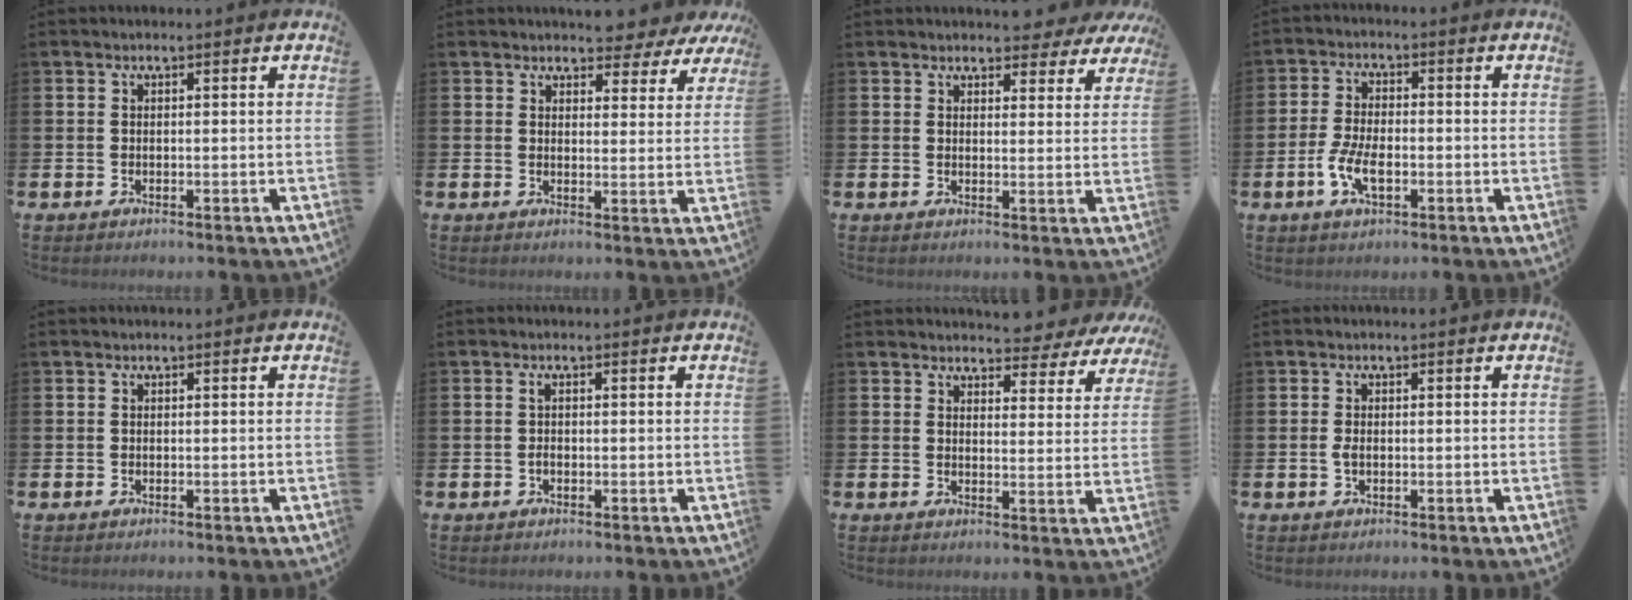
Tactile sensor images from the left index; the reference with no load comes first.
{"total": 3.8, "force": [3.7, 1.1, 0.0], "torque": [0.002, -0.031, 0.061]}
{"total": 3.0, "force": [2.8, 1.1, 0.0], "torque": [0.006, -0.017, 0.047]}
{"total": 5.1, "force": [-1.5, 2.4, 4.3], "torque": [-0.085, 0.002, -0.029]}
{"total": 0.0}
{"total": 1.1, "force": [-0.1, 0.5, 0.9], "torque": [-0.021, 0.003, -0.002]}
{"total": 3.4, "force": [3.2, 1.1, -0.2], "torque": [0.005, -0.032, 0.051]}
{"total": 1.4, "force": [-0.2, 0.7, 1.2], "torque": [-0.026, 0.003, -0.003]}